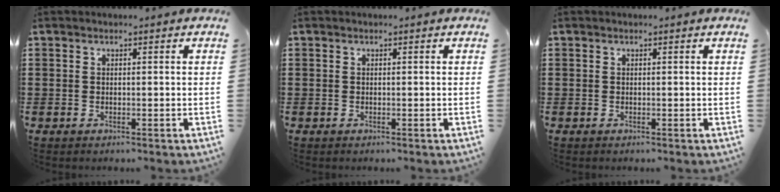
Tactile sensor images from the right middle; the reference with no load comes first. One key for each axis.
{"total": 0.0}
{"total": 0.0}